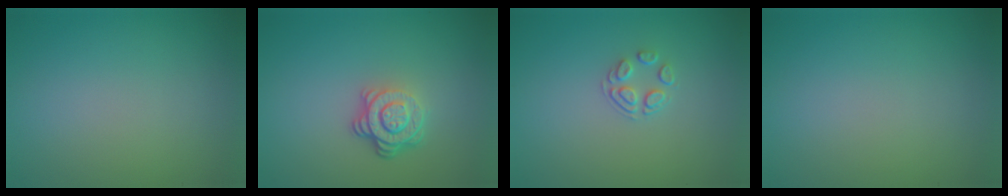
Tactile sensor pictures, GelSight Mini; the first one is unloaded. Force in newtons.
{"total": 3.8, "press": 2.7, "slide": 2.6}
{"total": 1.7, "press": 1.0, "slide": 1.4}
{"total": 0.0}